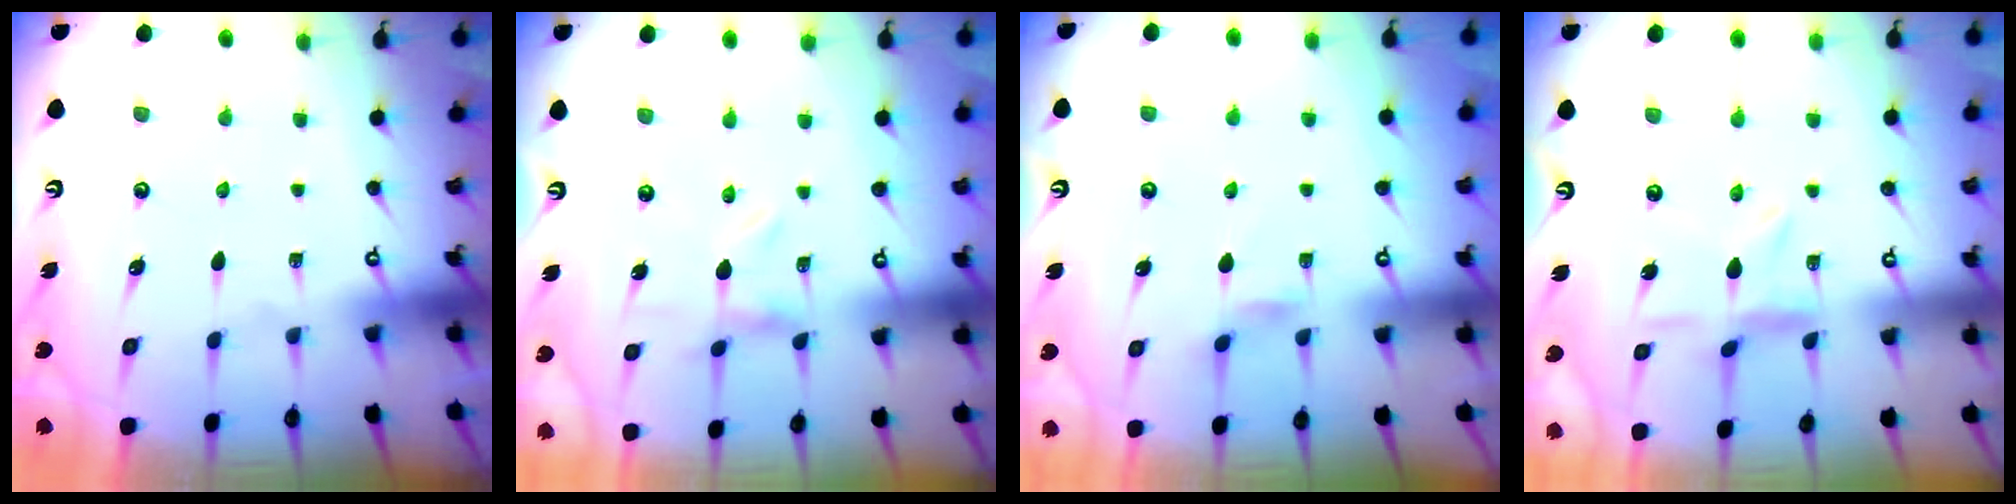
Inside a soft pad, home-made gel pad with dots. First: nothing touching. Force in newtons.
{"total": 1.2, "press": 1.1, "slide": 0.2}
{"total": 2.5, "press": 2.4, "slide": 0.4}
{"total": 4.3, "press": 4.3, "slide": 0.4}